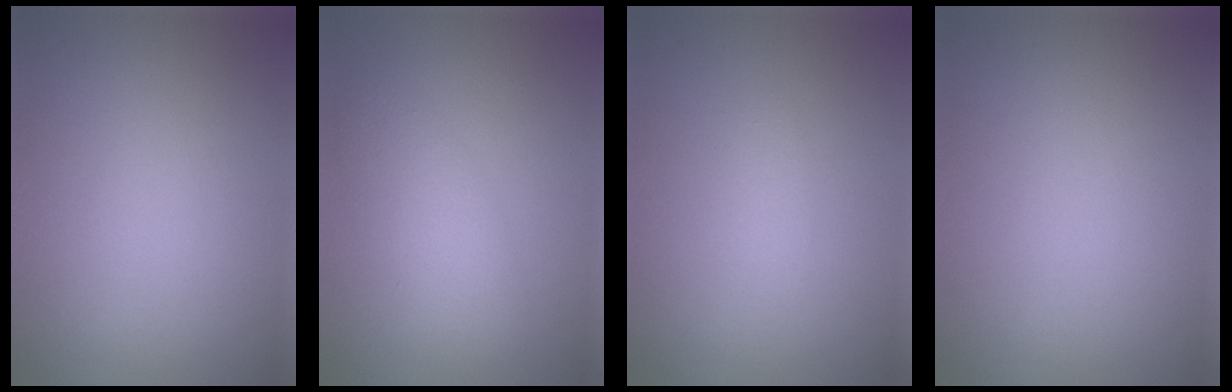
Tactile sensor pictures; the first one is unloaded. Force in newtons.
{"total": 3.6, "press": 3.6, "slide": 0.2}
{"total": 0.8, "press": 0.8, "slide": 0.0}
{"total": 0.0}